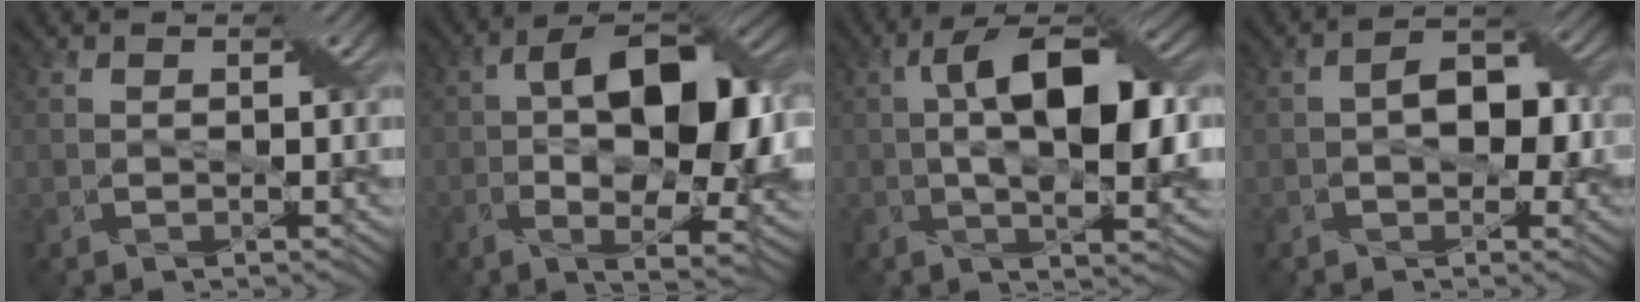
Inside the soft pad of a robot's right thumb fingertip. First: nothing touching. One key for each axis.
{"total": 15.8, "fx": -0.7, "fy": 7.3, "fz": 14.0, "tx": -0.209, "ty": 0.011, "tz": -0.017}
{"total": 13.1, "fx": 1.0, "fy": 5.1, "fz": 12.0, "tx": -0.197, "ty": 0.008, "tz": 0.013}
{"total": 5.2, "fx": -0.7, "fy": 3.4, "fz": 3.8, "tx": -0.048, "ty": 0.005, "tz": -0.018}